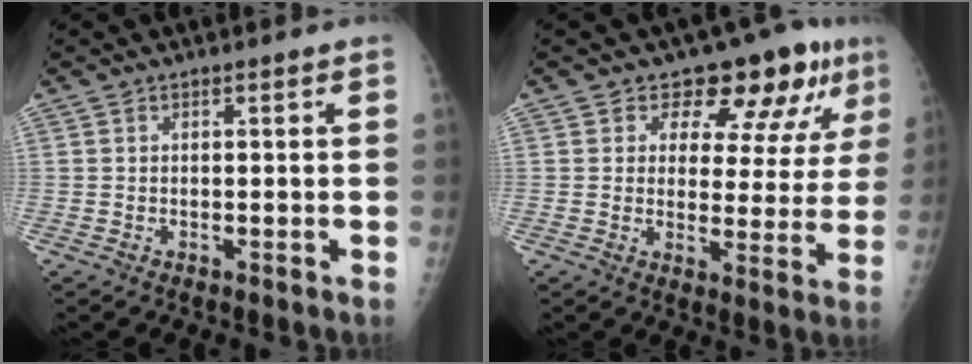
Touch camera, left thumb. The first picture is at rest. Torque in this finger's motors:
{"motor_torque": [0.08, 0.24, -0.25, -0.28, 0.03]}